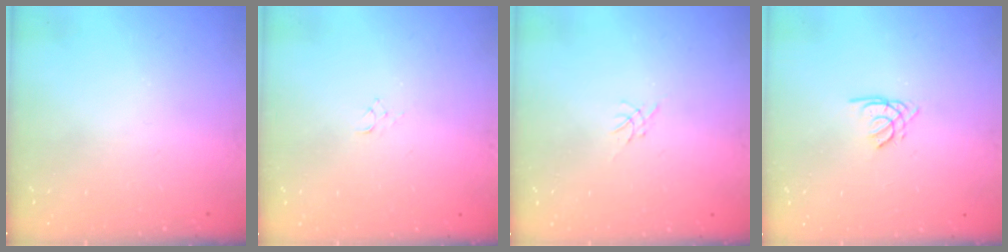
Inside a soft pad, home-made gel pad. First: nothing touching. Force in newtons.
{"total": 2.9, "press": 2.9, "slide": 0.3}
{"total": 0.0}
{"total": 1.1, "press": 1.1, "slide": 0.3}